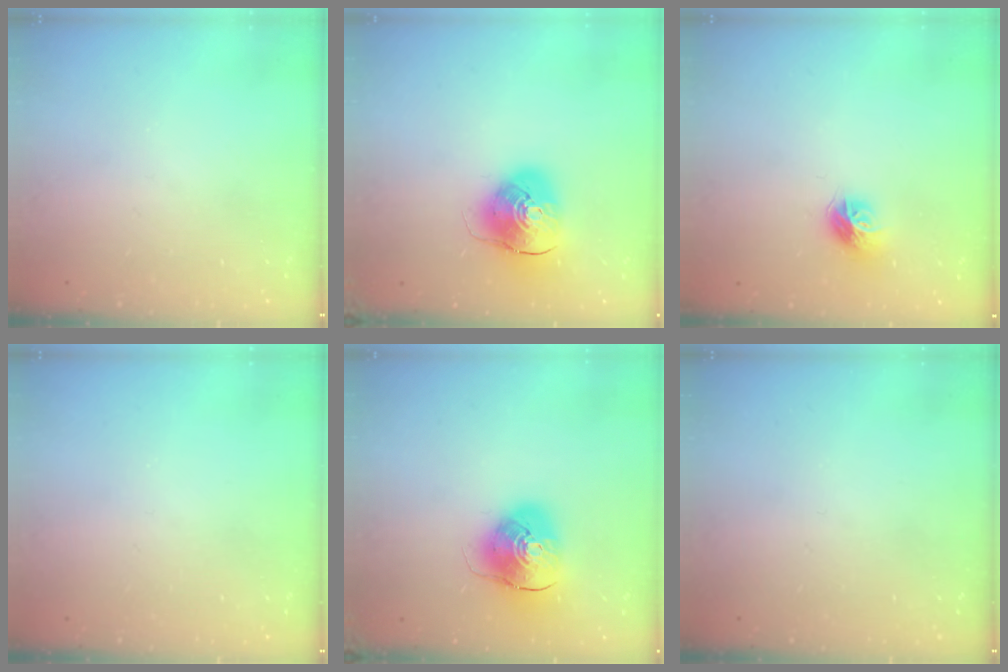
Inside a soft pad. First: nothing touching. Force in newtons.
{"total": 10.8, "press": 10.6, "slide": 1.9}
{"total": 9.4, "press": 9.4, "slide": 0.5}
{"total": 0.0}
{"total": 10.8, "press": 10.6, "slide": 1.9}
{"total": 0.0}